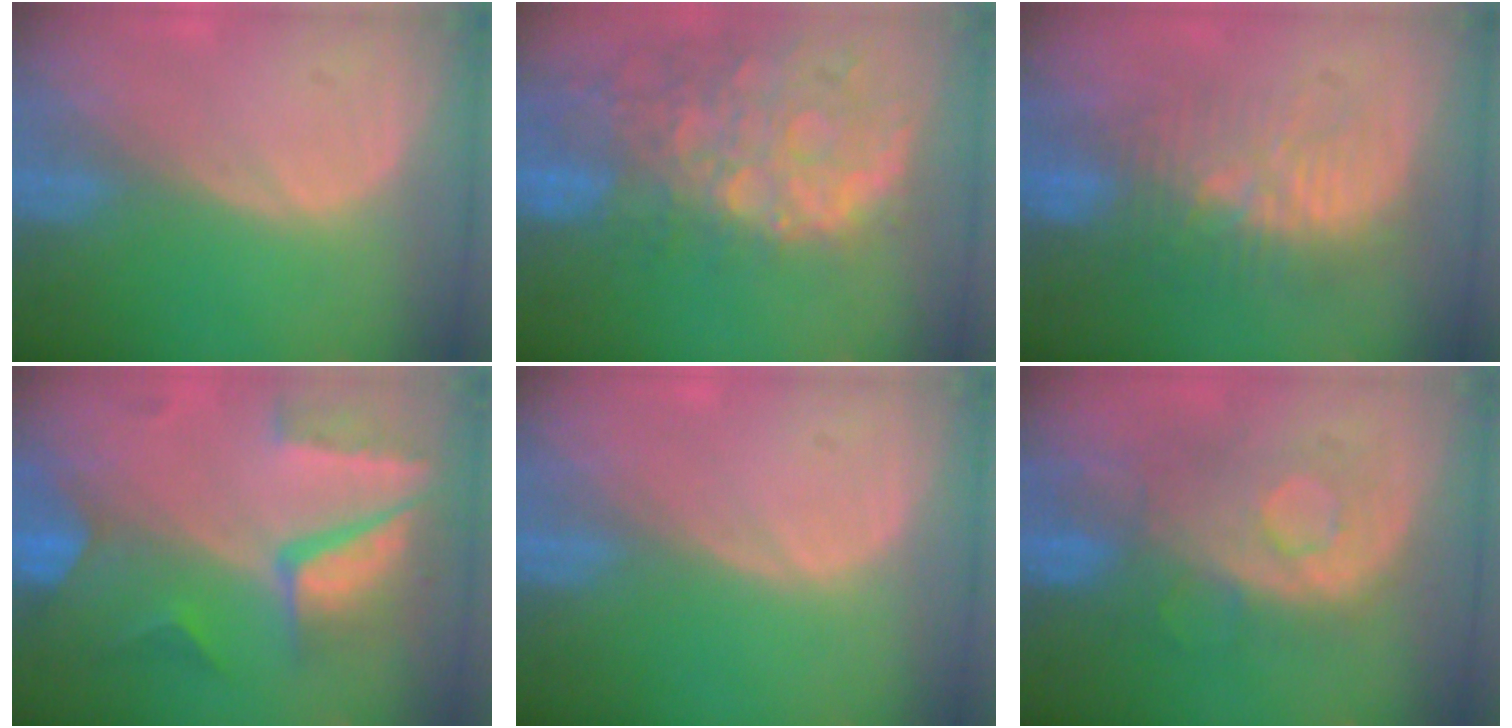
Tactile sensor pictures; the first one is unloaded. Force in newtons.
{"total": 13.9, "press": 11.3, "slide": 8.1}
{"total": 9.1, "press": 8.8, "slide": 2.3}
{"total": 10.1, "press": 8.5, "slide": 5.5}
{"total": 0.0}
{"total": 8.6, "press": 8.4, "slide": 1.4}